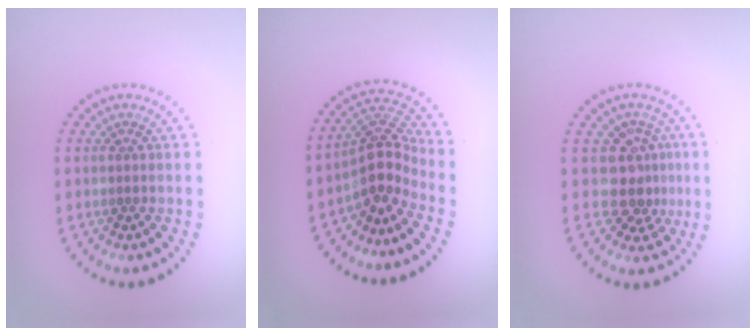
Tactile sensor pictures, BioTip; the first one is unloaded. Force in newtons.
{"total": 4.0, "press": 3.0, "slide": 2.7}
{"total": 3.3, "press": 2.5, "slide": 2.1}